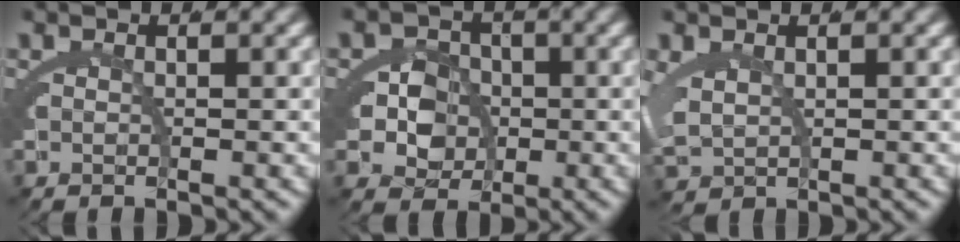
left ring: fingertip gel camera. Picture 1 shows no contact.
{"total": 7.4, "force": [-1.1, 6.2, 3.9], "torque": [-0.074, -0.041, -0.012]}
{"total": 2.7, "force": [0.7, 2.0, 1.6], "torque": [-0.062, -0.018, 0.031]}